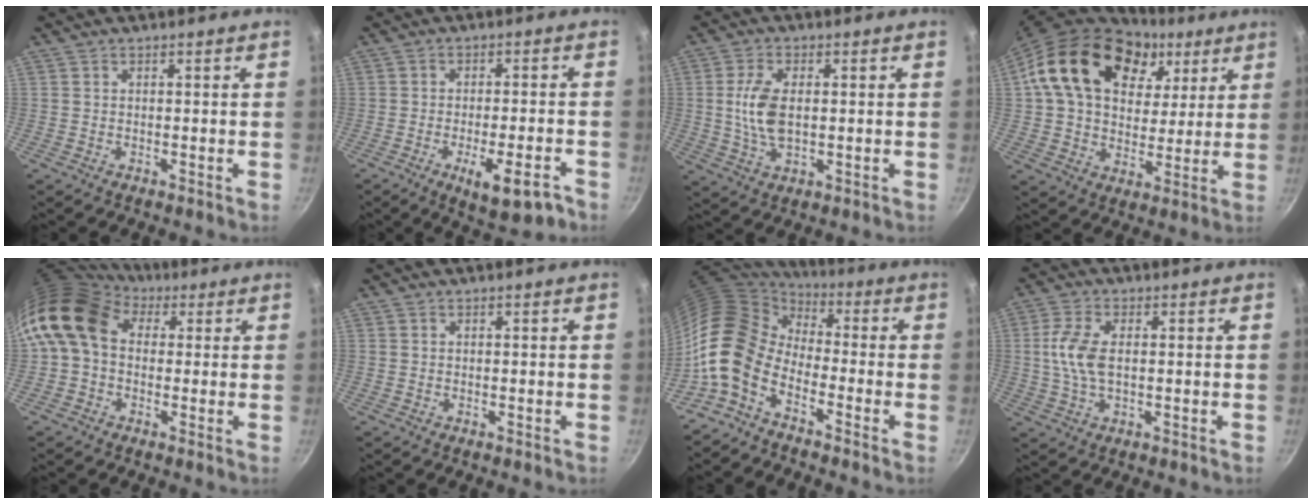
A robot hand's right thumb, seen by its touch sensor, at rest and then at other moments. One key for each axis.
{"total": 9.5, "fx": -4.8, "fy": 2.9, "fz": 7.6, "tx": -0.094, "ty": 0.014, "tz": -0.062}
{"total": 8.0, "fx": 0.5, "fy": 4.3, "fz": 6.8, "tx": -0.138, "ty": -0.002, "tz": 0.011}
{"total": 23.4, "fx": 9.3, "fy": 16.1, "fz": 14.3, "tx": -0.226, "ty": -0.004, "tz": 0.152}
{"total": 12.0, "fx": 2.7, "fy": 9.1, "fz": 7.4, "tx": -0.121, "ty": 0.012, "tz": 0.025}
{"total": 0.0}
{"total": 13.3, "fx": -6.7, "fy": 8.1, "fz": 8.2, "tx": -0.136, "ty": 0.060, "tz": -0.148}
{"total": 7.3, "fx": 0.5, "fy": 3.7, "fz": 6.3, "tx": -0.134, "ty": 0.005, "tz": 0.008}